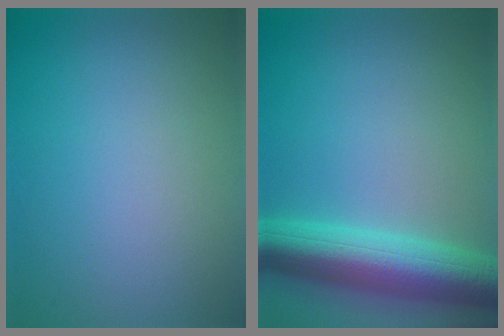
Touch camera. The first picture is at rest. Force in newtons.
{"total": 8.2, "press": 8.2, "slide": 0.2}